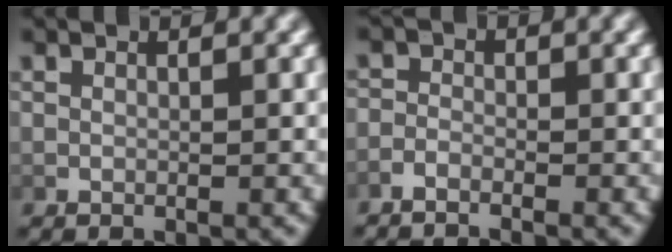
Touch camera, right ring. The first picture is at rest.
{"total": 2.2, "force": [-2.2, 0.5, 0.2], "torque": [-0.003, -0.009, -0.039]}